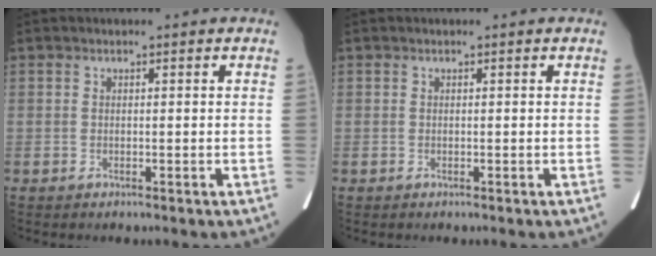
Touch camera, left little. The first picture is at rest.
{"total": 0.0}